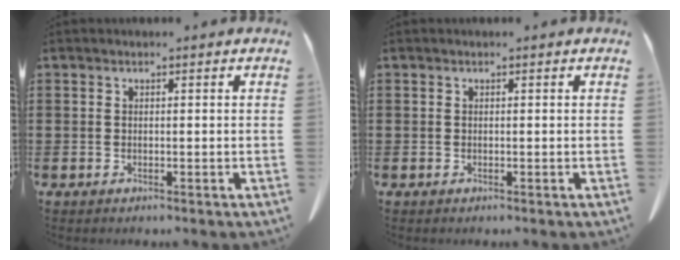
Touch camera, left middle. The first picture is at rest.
{"total": 0.0}